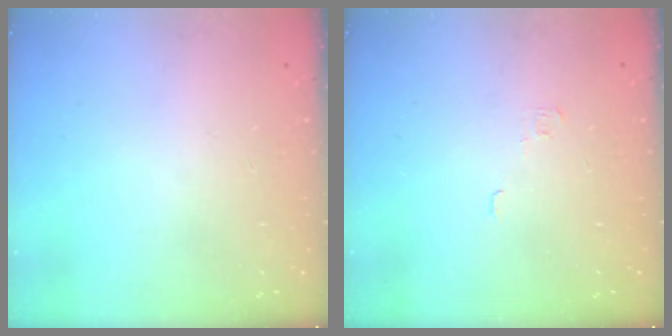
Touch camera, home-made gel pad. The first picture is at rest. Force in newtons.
{"total": 2.1, "press": 2.1, "slide": 0.3}